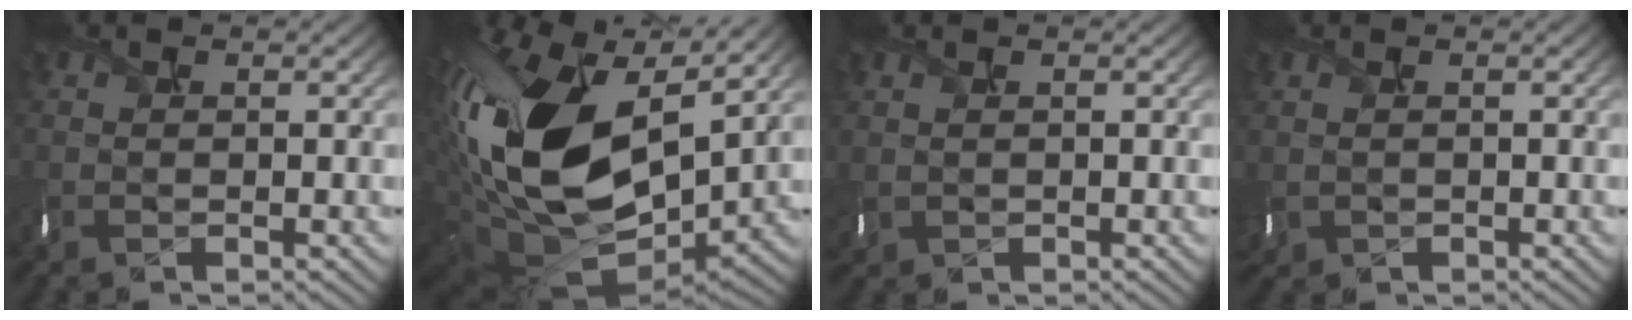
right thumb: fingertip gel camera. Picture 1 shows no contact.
{"total": 19.9, "force": [3.2, 12.2, 15.4], "torque": [-0.357, -0.013, 0.066]}
{"total": 1.2, "force": [0.5, 0.6, 0.9], "torque": [-0.028, 0.001, 0.018]}
{"total": 1.7, "force": [0.1, 1.0, 1.4], "torque": [-0.040, -0.003, 0.015]}